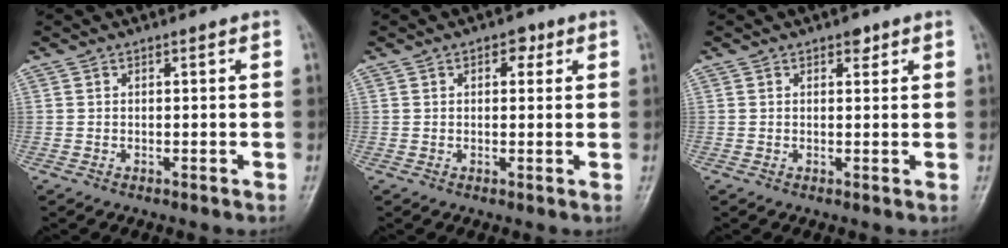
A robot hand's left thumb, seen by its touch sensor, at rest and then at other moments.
{"total": 2.8, "force": [1.3, 1.8, 1.8], "torque": [-0.006, 0.000, 0.012]}
{"total": 1.7, "force": [1.1, 1.0, 0.8], "torque": [0.000, -0.004, 0.011]}